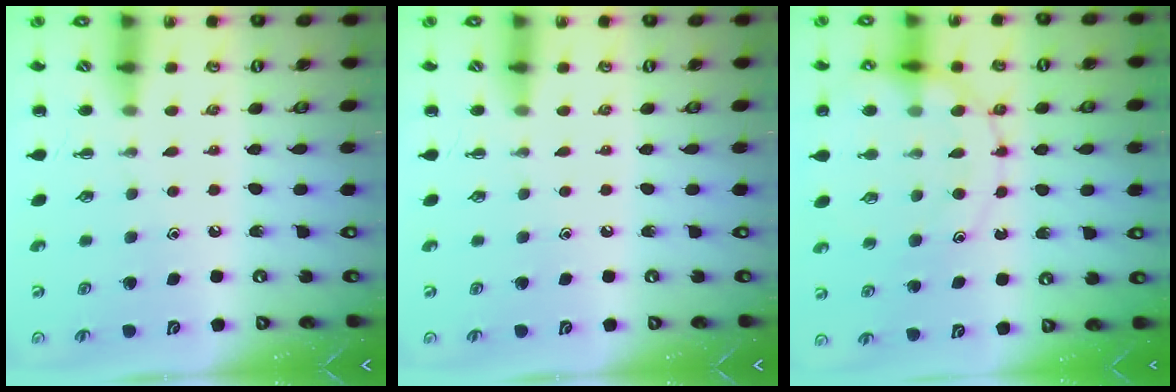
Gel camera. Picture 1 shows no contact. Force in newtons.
{"total": 0.0}
{"total": 15.1, "press": 14.8, "slide": 2.7}